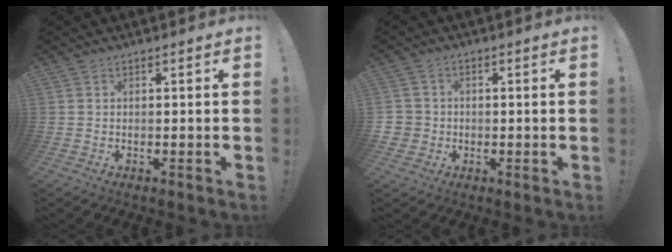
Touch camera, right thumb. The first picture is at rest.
{"total": 3.9, "force": [-0.3, 3.8, 1.0], "torque": [-0.019, 0.012, -0.003]}